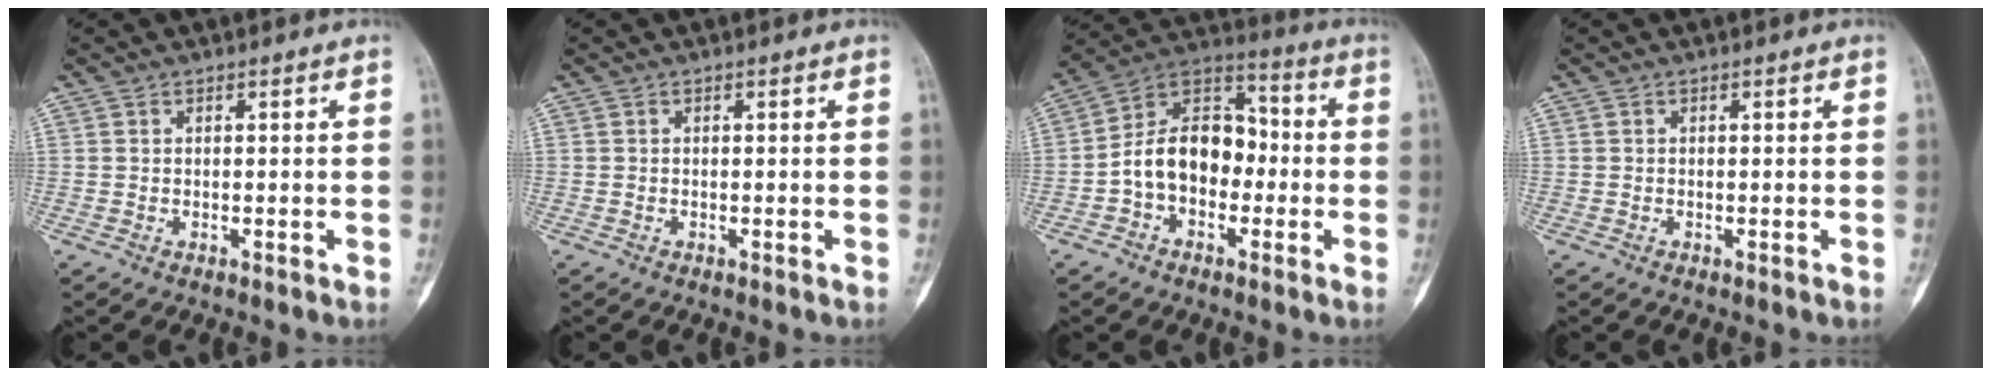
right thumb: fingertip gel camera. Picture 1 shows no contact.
{"total": 0.0}
{"total": 13.7, "force": [-2.2, 9.7, 9.4], "torque": [-0.130, 0.050, -0.052]}
{"total": 0.0}